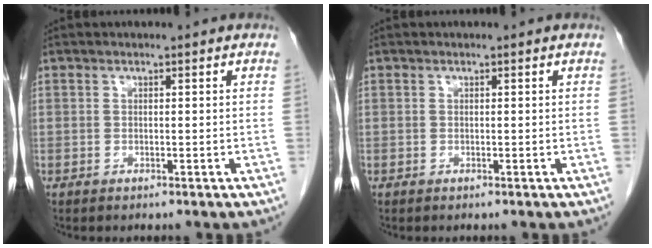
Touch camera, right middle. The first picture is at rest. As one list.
[{"total": 0.0}]